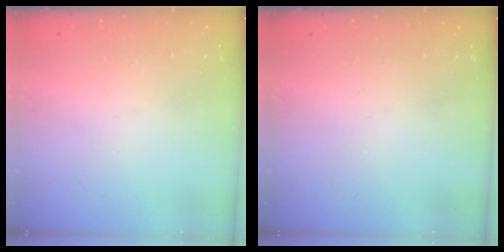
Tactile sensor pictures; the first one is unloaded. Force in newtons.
{"total": 0.0}